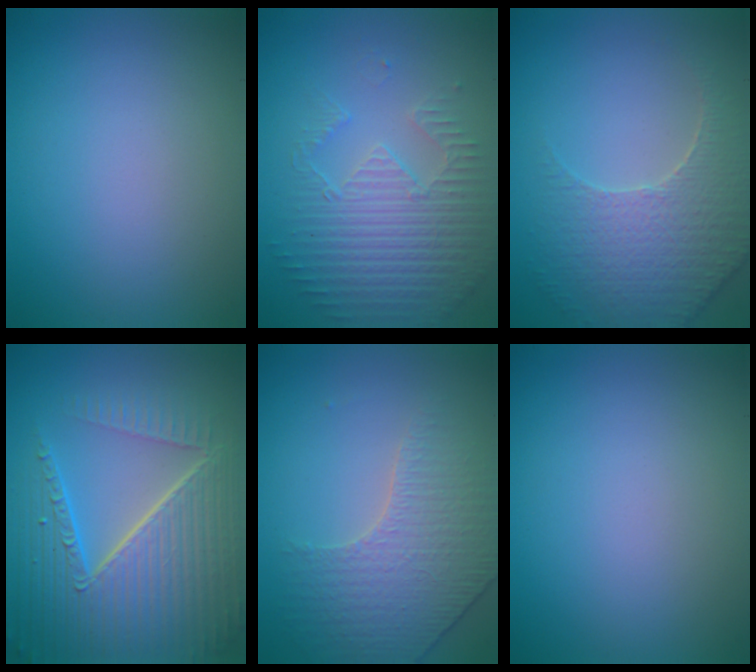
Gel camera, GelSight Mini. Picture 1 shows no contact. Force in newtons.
{"total": 3.8, "press": 3.7, "slide": 1.0}
{"total": 4.3, "press": 4.2, "slide": 1.2}
{"total": 10.3, "press": 6.7, "slide": 7.8}
{"total": 3.9, "press": 3.5, "slide": 1.7}
{"total": 0.0}